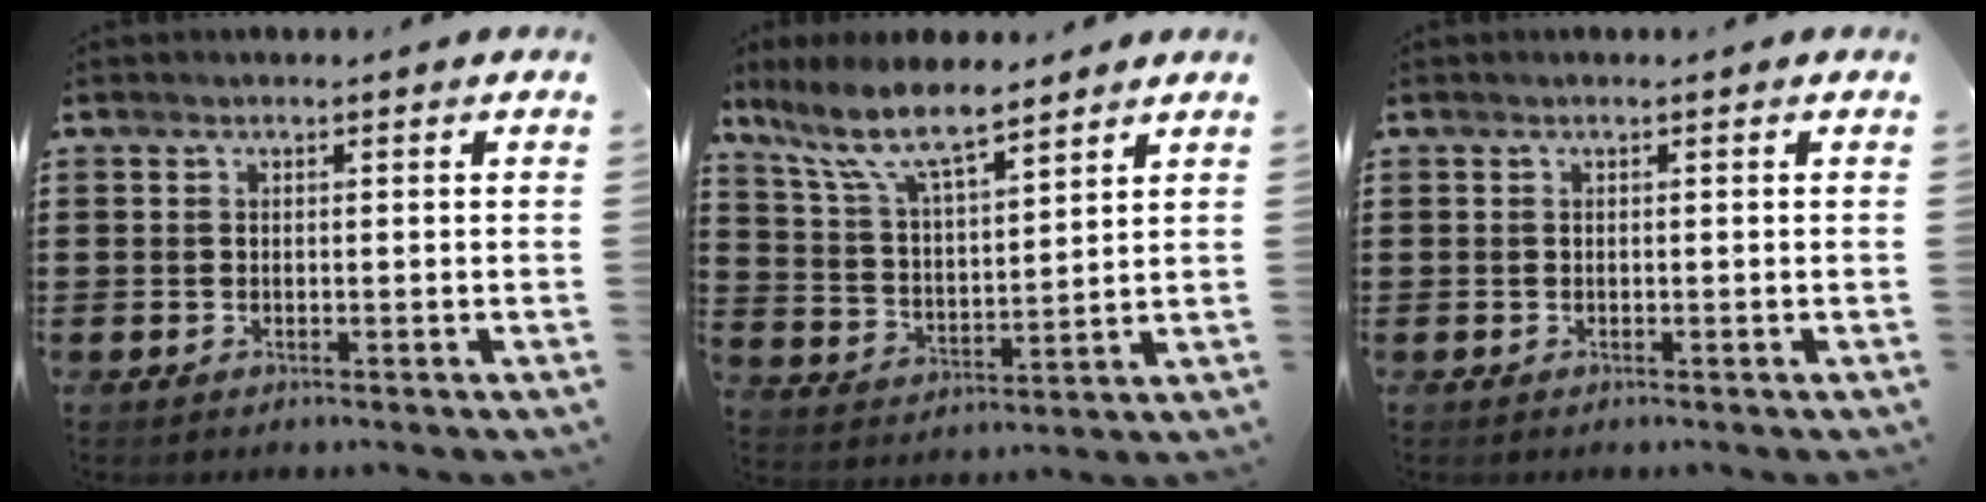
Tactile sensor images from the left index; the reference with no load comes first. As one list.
[{"total": 9.4, "force": [7.4, 2.4, 5.4], "torque": [-0.131, -0.025, 0.130]}, {"total": 0.0}]